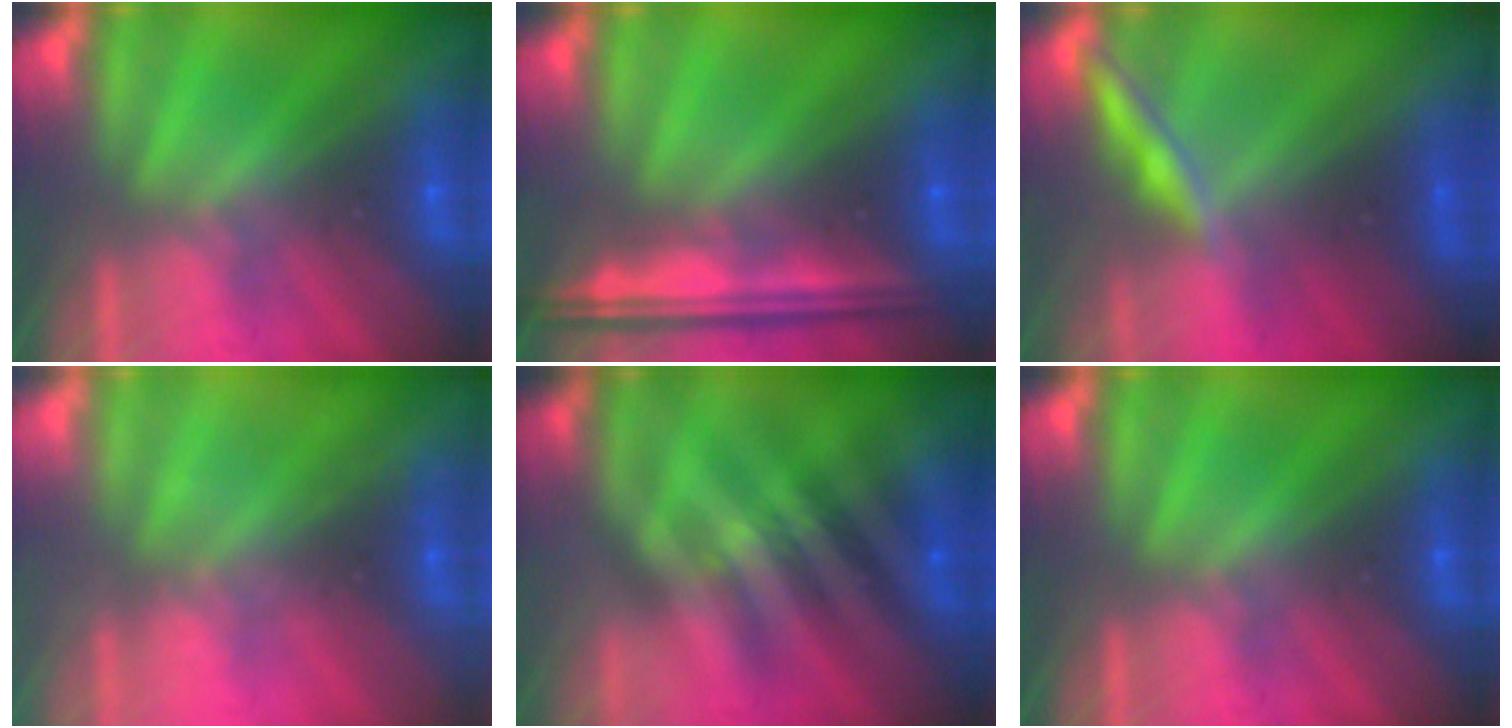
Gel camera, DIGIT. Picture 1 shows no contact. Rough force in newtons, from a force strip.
{"total": 6.7}
{"total": 1.9}
{"total": 1.9}
{"total": 2.3}
{"total": 0.0}